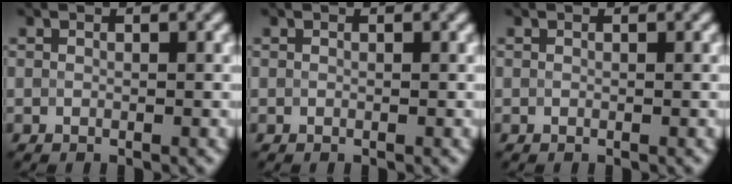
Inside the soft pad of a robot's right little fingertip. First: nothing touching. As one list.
[{"total": 0.0}, {"total": 0.0}]